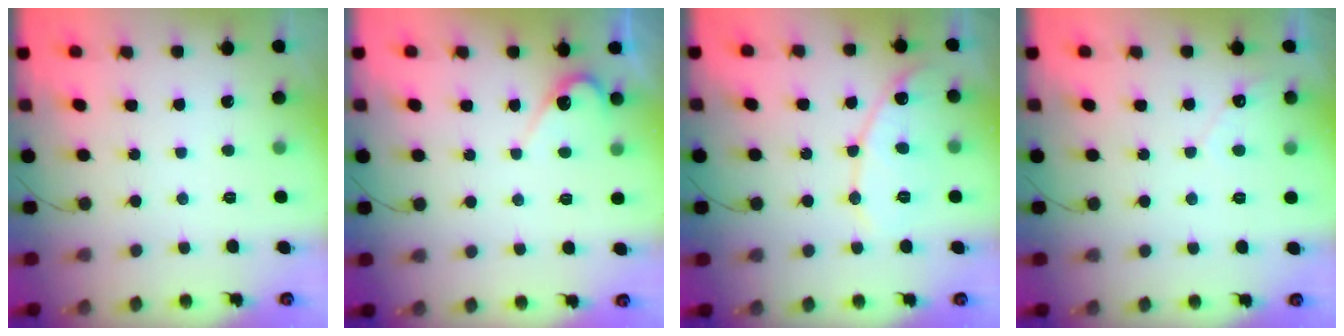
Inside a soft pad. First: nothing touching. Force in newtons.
{"total": 4.1, "press": 4.1, "slide": 0.3}
{"total": 10.4, "press": 10.3, "slide": 0.8}
{"total": 2.8, "press": 2.8, "slide": 0.2}